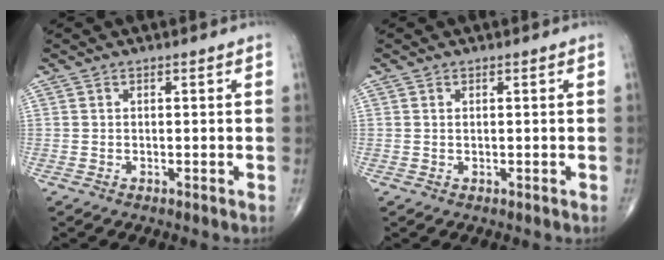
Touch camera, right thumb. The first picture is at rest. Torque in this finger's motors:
{"motor_torque": [-0.21, 0.06, 0.00, 0.23, 0.04]}